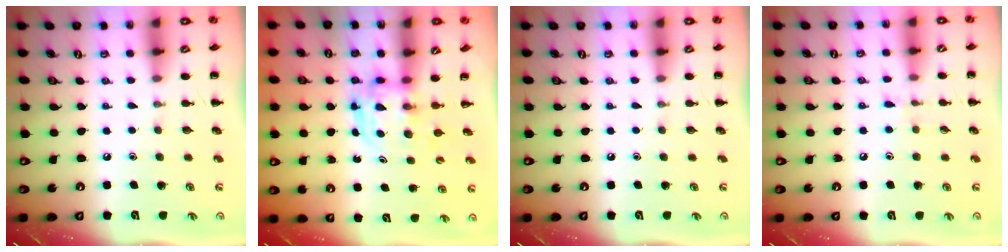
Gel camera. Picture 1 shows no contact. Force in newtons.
{"total": 3.6, "press": 3.6, "slide": 0.2}
{"total": 0.0}
{"total": 6.3, "press": 5.9, "slide": 2.2}